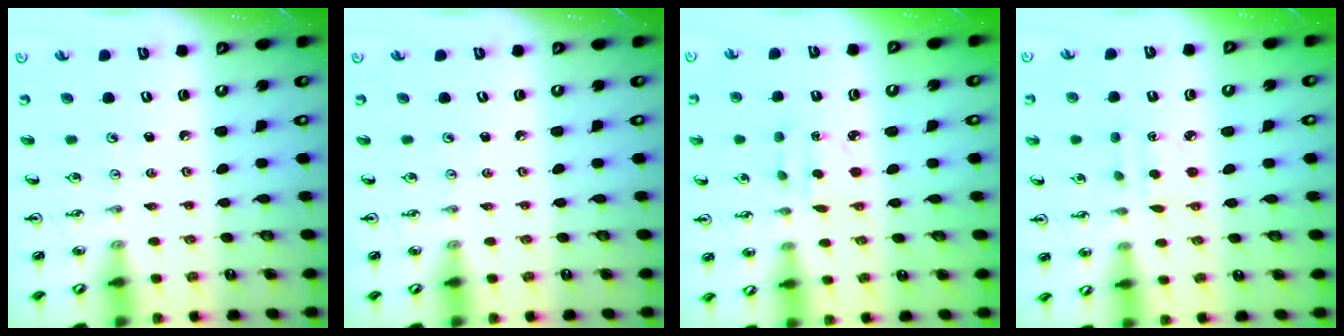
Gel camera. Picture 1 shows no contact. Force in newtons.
{"total": 0.0}
{"total": 2.9, "press": 2.9, "slide": 0.6}
{"total": 3.2, "press": 3.1, "slide": 0.5}